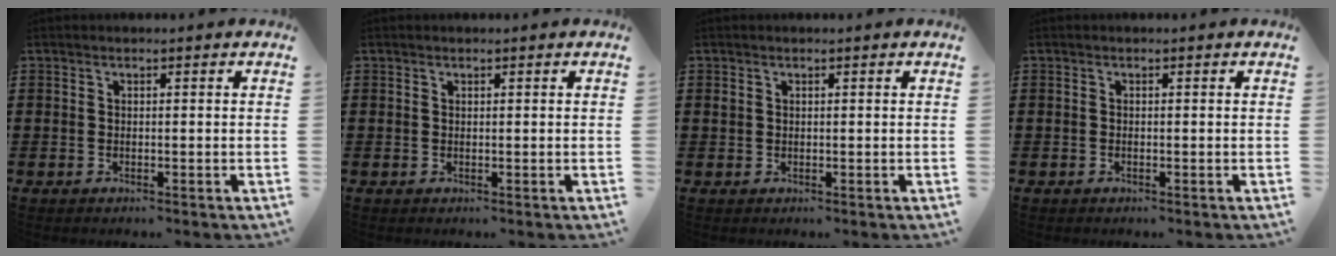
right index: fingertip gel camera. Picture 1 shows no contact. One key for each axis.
{"total": 0.0}
{"total": 0.8, "fx": 0.3, "fy": 0.7, "fz": 0.3, "tx": -0.009, "ty": 0.005, "tz": 0.005}
{"total": 0.0}